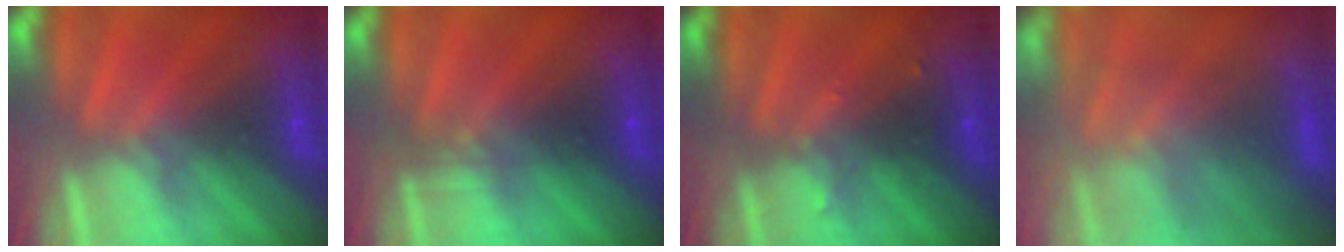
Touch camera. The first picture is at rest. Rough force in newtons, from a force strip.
{"total": 2.3}
{"total": 2.5}
{"total": 3.8}